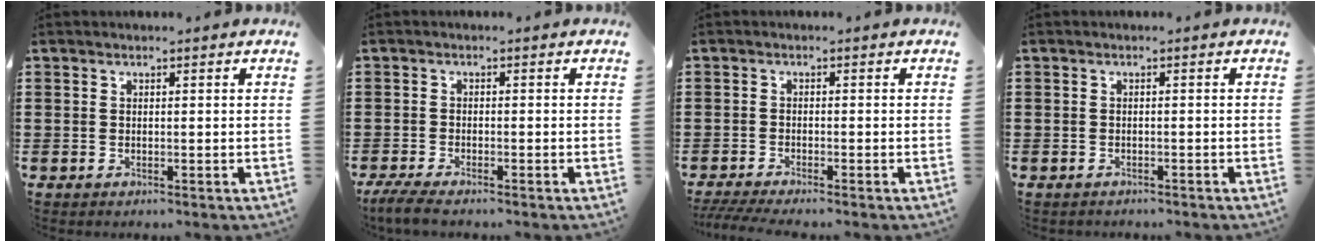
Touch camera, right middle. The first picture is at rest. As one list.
[{"total": 2.8, "force": [-2.5, 0.1, 1.3], "torque": [-0.038, -0.011, -0.052]}, {"total": 2.3, "force": [-2.0, -0.1, 0.9], "torque": [-0.031, -0.008, -0.044]}, {"total": 0.8, "force": [-0.8, 0.1, 0.0], "torque": [-0.004, -0.001, -0.016]}]